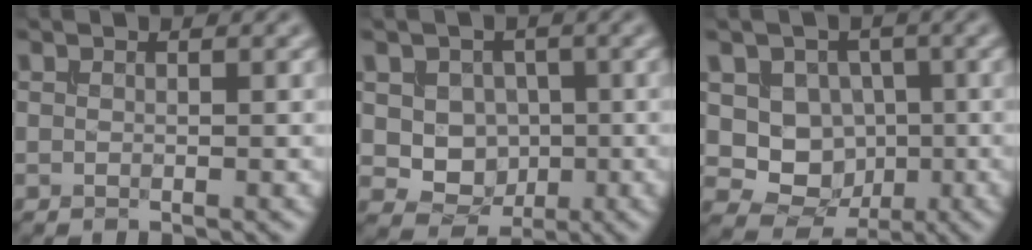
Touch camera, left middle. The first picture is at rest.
{"total": 5.1, "force": [0.5, 4.5, 2.4], "torque": [-0.035, -0.003, 0.006]}
{"total": 6.5, "force": [0.2, 5.7, 3.0], "torque": [-0.034, -0.003, -0.013]}